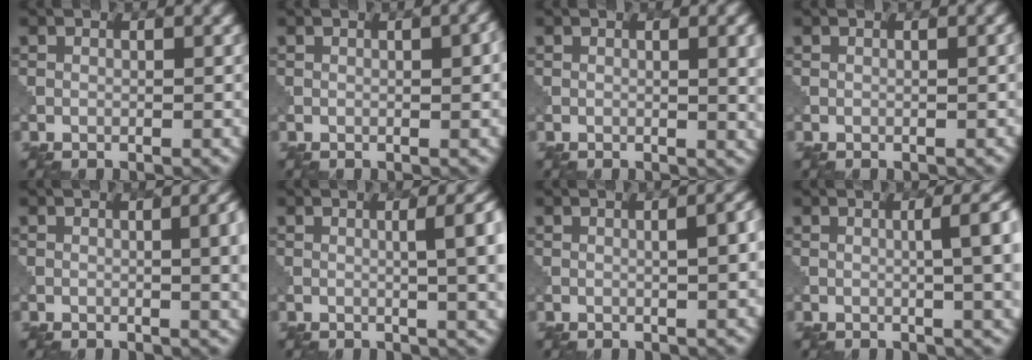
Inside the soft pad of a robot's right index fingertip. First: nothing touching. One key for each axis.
{"total": 1.9, "fx": 0.3, "fy": 0.4, "fz": 1.9, "tx": -0.025, "ty": 0.003, "tz": 0.004}
{"total": 3.7, "fx": 0.6, "fy": 1.2, "fz": 3.5, "tx": -0.035, "ty": 0.005, "tz": 0.007}
{"total": 0.5, "fx": 0.0, "fy": 0.1, "fz": 0.5, "tx": -0.004, "ty": 0.004, "tz": -0.001}
{"total": 5.7, "fx": 0.3, "fy": 2.4, "fz": 5.2, "tx": -0.034, "ty": 0.005, "tz": 0.007}
{"total": 8.0, "fx": 0.7, "fy": 3.1, "fz": 7.4, "tx": -0.048, "ty": 0.014, "tz": 0.008}
{"total": 4.7, "fx": 0.3, "fy": 1.7, "fz": 4.4, "tx": -0.038, "ty": 0.014, "tz": 0.004}
{"total": 8.0, "fx": 0.5, "fy": 3.1, "fz": 7.4, "tx": -0.047, "ty": 0.018, "tz": 0.006}